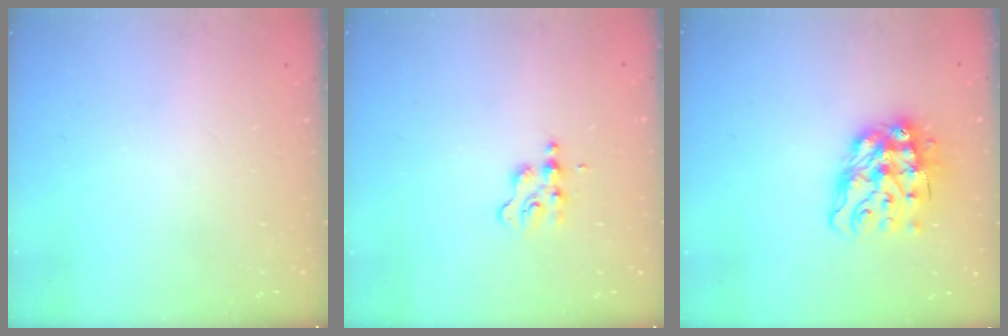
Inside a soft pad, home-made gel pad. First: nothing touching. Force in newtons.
{"total": 2.4, "press": 2.4, "slide": 0.3}
{"total": 13.2, "press": 13.2, "slide": 1.4}